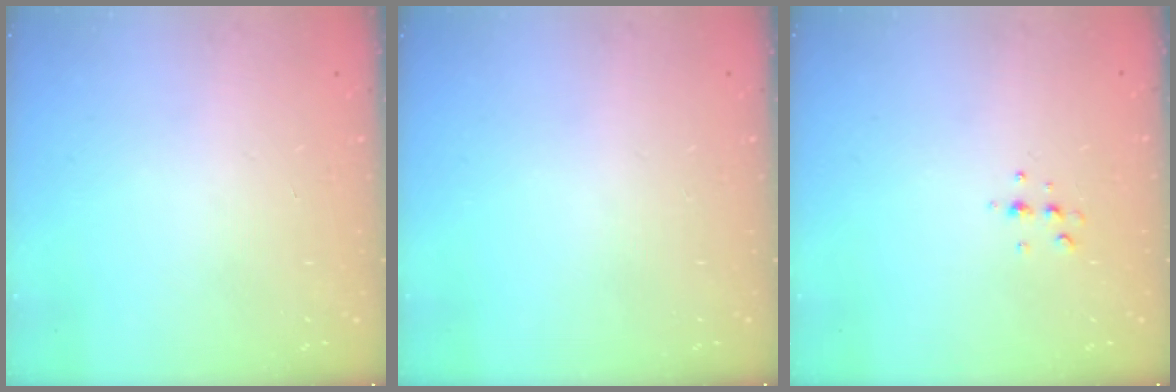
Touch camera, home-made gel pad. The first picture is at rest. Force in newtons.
{"total": 0.0}
{"total": 4.7, "press": 4.6, "slide": 0.6}